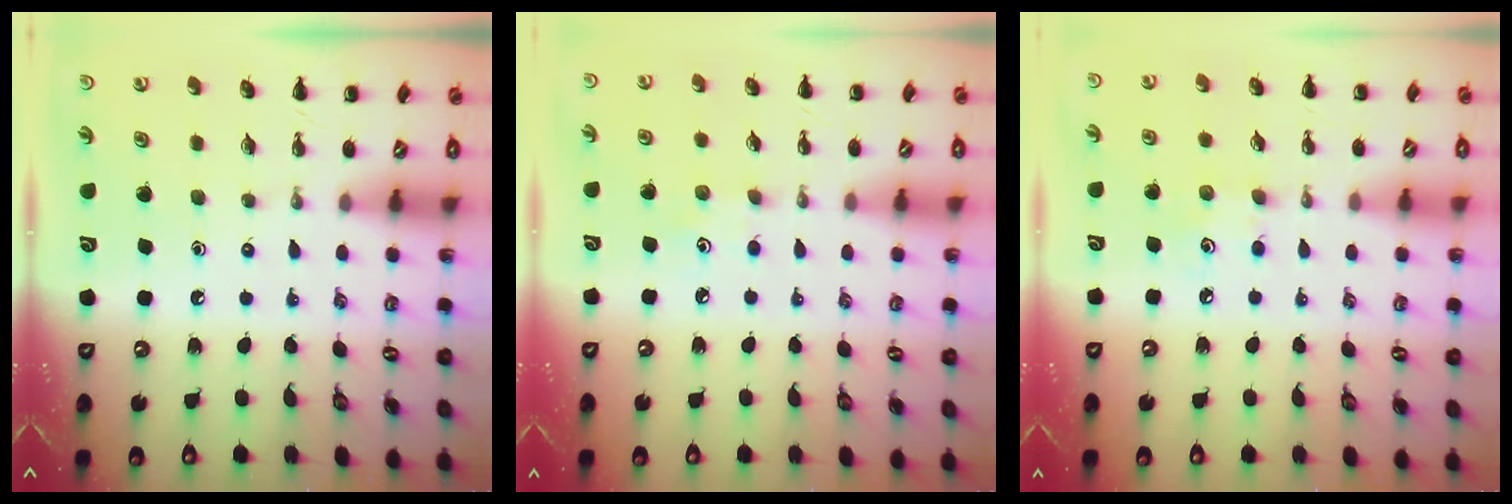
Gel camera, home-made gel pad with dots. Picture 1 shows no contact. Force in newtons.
{"total": 2.6, "press": 2.4, "slide": 0.9}
{"total": 5.0, "press": 4.8, "slide": 1.4}